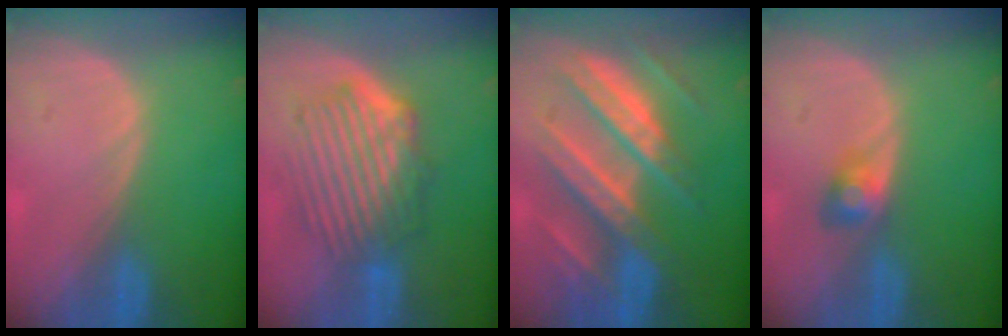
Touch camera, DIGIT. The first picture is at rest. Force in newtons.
{"total": 9.4, "press": 8.3, "slide": 4.5}
{"total": 11.3, "press": 11.2, "slide": 1.1}
{"total": 2.7, "press": 2.7, "slide": 0.3}